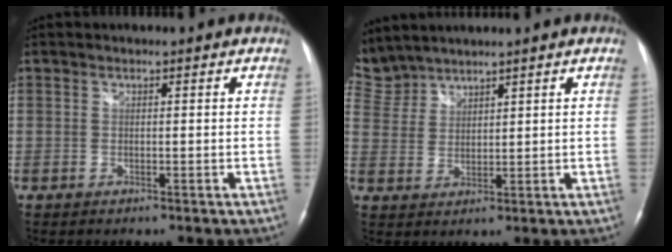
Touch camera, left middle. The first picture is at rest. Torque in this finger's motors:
{"motor_torque": [-0.14, -0.39, 0.00, 0.05]}